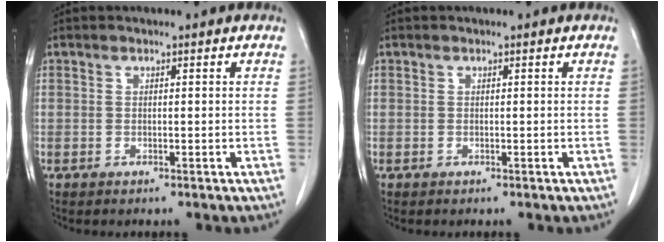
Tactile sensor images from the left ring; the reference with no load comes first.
{"total": 0.0}